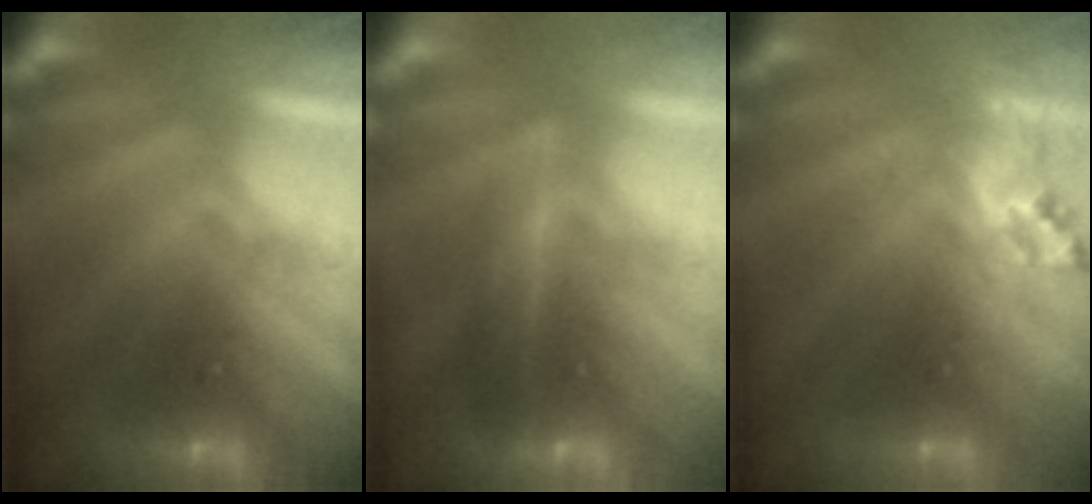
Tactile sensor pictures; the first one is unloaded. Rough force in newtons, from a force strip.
{"total": 1.8}
{"total": 2.5}